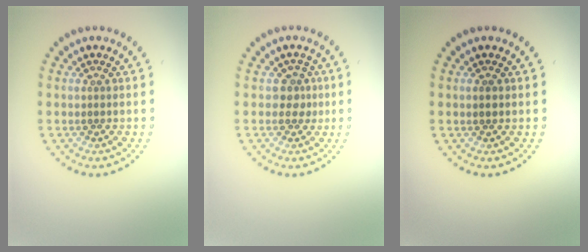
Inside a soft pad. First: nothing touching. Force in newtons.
{"total": 1.6, "press": 1.4, "slide": 0.9}
{"total": 0.8, "press": 0.8, "slide": 0.1}